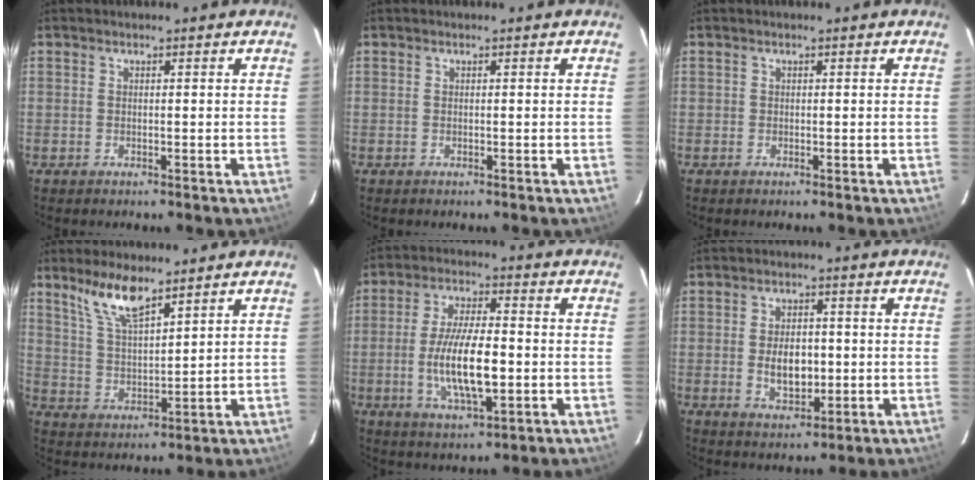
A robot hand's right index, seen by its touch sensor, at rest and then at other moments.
{"total": 0.0}
{"total": 0.0}
{"total": 8.6, "force": [6.5, 1.9, 5.3], "torque": [-0.103, 0.003, 0.135]}
{"total": 12.3, "force": [-2.1, 4.0, 11.5], "torque": [-0.221, -0.008, -0.034]}
{"total": 6.6, "force": [-0.6, 4.1, 5.2], "torque": [-0.095, -0.003, -0.003]}